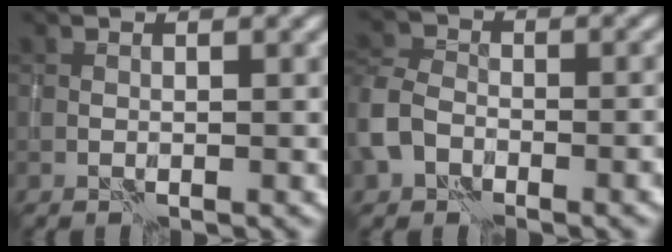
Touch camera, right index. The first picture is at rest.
{"total": 5.4, "force": [-2.6, 3.5, 3.2], "torque": [-0.062, 0.003, -0.064]}